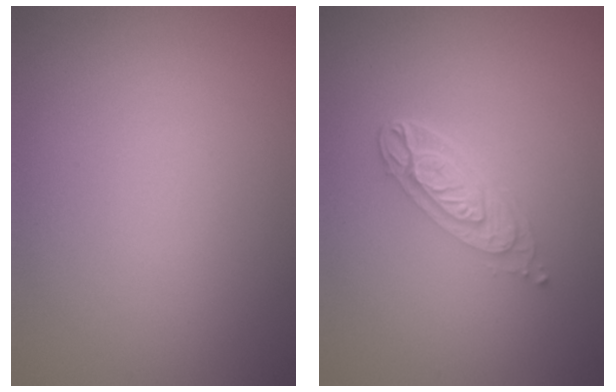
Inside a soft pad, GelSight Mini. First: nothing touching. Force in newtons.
{"total": 3.9, "press": 2.8, "slide": 2.6}